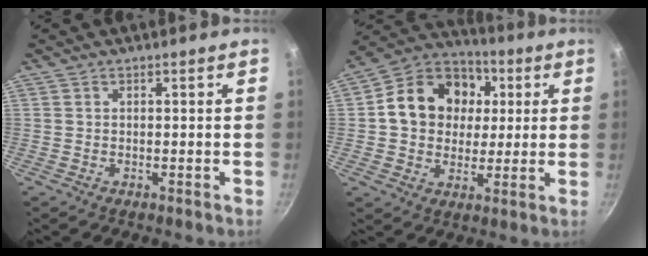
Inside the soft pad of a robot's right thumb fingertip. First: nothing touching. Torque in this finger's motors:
{"motor_torque": [0.69, 3.20, 0.60, -0.24, 0.09]}